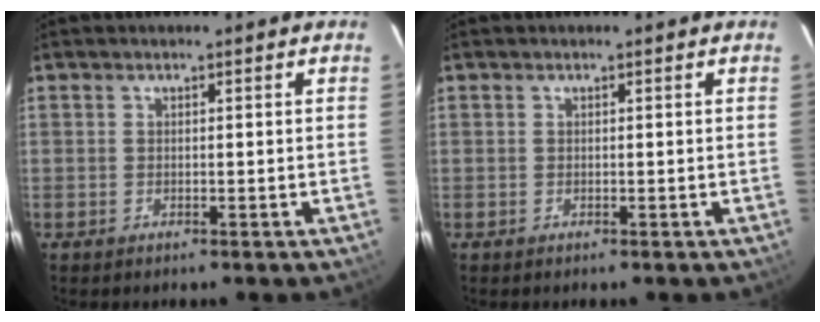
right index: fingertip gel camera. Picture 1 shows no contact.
{"total": 0.0}